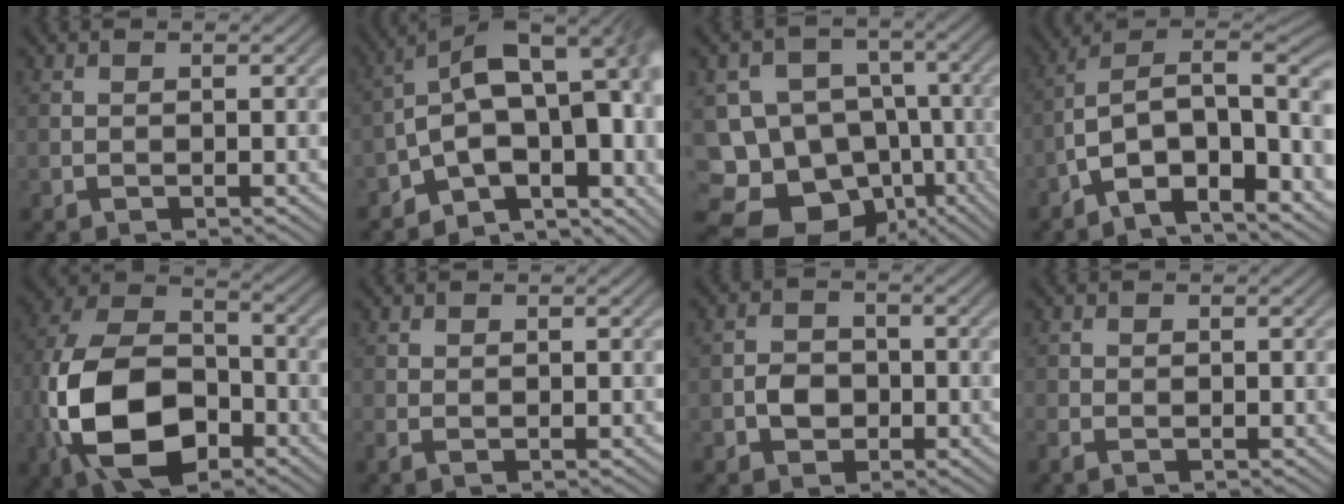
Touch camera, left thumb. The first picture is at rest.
{"total": 16.7, "force": [-3.4, 9.4, 13.3], "torque": [-0.183, -0.002, -0.039]}
{"total": 17.8, "force": [-9.3, 13.9, 6.3], "torque": [-0.148, -0.016, -0.140]}
{"total": 12.3, "force": [-4.7, 5.6, 9.9], "torque": [-0.167, 0.003, -0.091]}
{"total": 16.3, "force": [-5.5, 9.8, 11.7], "torque": [-0.272, -0.018, -0.118]}
{"total": 0.8, "force": [0.2, 0.5, 0.6], "torque": [-0.015, 0.000, 0.003]}
{"total": 3.0, "force": [-0.9, 2.5, 1.5], "torque": [-0.028, -0.001, -0.021]}
{"total": 1.3, "force": [-0.4, 1.0, 0.8], "torque": [-0.018, -0.002, -0.009]}